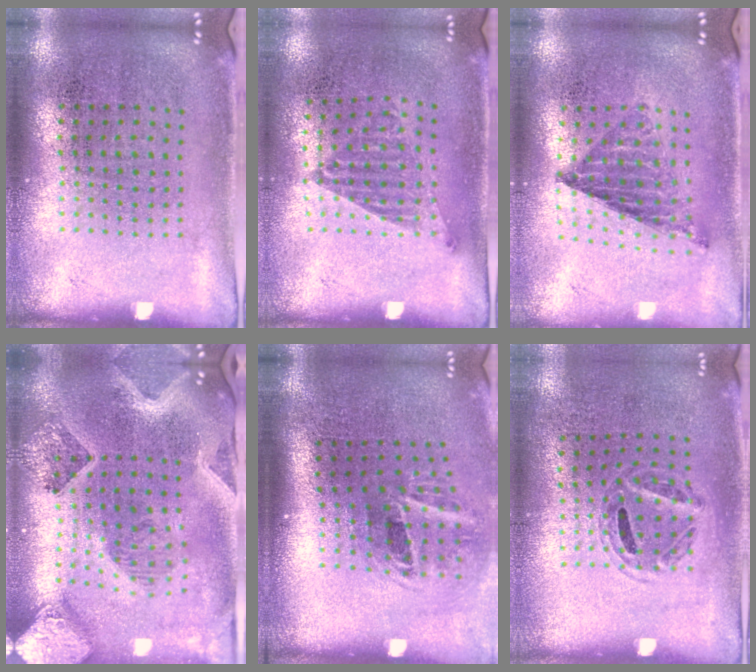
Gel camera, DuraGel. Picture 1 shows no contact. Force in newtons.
{"total": 1.0, "press": 0.8, "slide": 0.7}
{"total": 0.8, "press": 0.8, "slide": 0.1}
{"total": 3.7, "press": 3.0, "slide": 2.2}
{"total": 2.0, "press": 1.2, "slide": 1.6}
{"total": 1.0, "press": 0.7, "slide": 0.7}